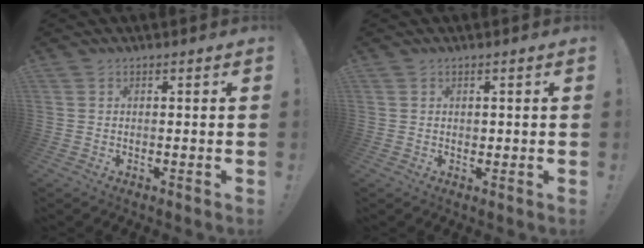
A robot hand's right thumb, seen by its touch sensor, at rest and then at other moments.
{"total": 1.0, "force": [0.3, 0.9, 0.2], "torque": [-0.001, 0.000, 0.005]}